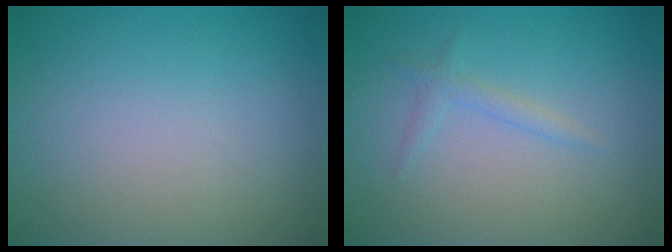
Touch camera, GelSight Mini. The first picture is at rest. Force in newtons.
{"total": 1.1, "press": 1.1, "slide": 0.2}